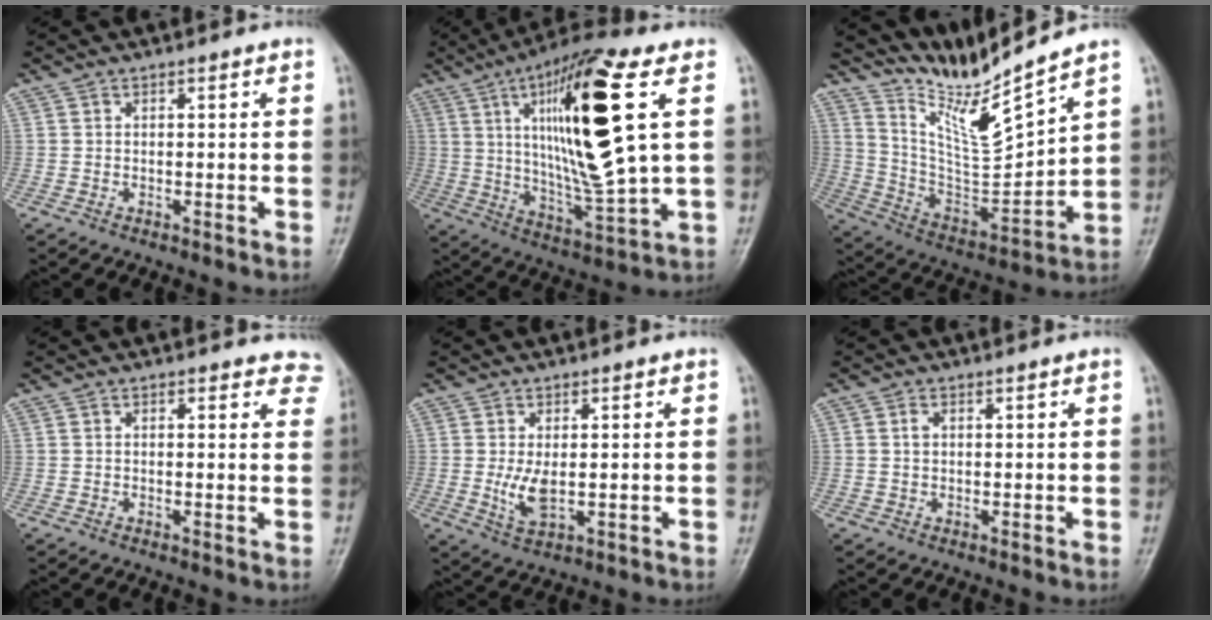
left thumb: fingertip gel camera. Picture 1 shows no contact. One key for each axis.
{"total": 21.0, "fx": 6.0, "fy": 3.6, "fz": 19.8, "tx": -0.356, "ty": -0.027, "tz": 0.104}
{"total": 12.8, "fx": 11.6, "fy": -1.4, "fz": 5.3, "tx": -0.090, "ty": -0.083, "tz": 0.234}
{"total": 4.2, "fx": 3.8, "fy": 1.7, "fz": 0.7, "tx": 0.033, "ty": -0.015, "tz": 0.018}
{"total": 4.5, "fx": 0.1, "fy": 2.1, "fz": 4.0, "tx": -0.075, "ty": -0.014, "tz": 0.009}
{"total": 1.3, "fx": 0.4, "fy": 0.7, "fz": 0.9, "tx": -0.019, "ty": 0.003, "tz": 0.009}